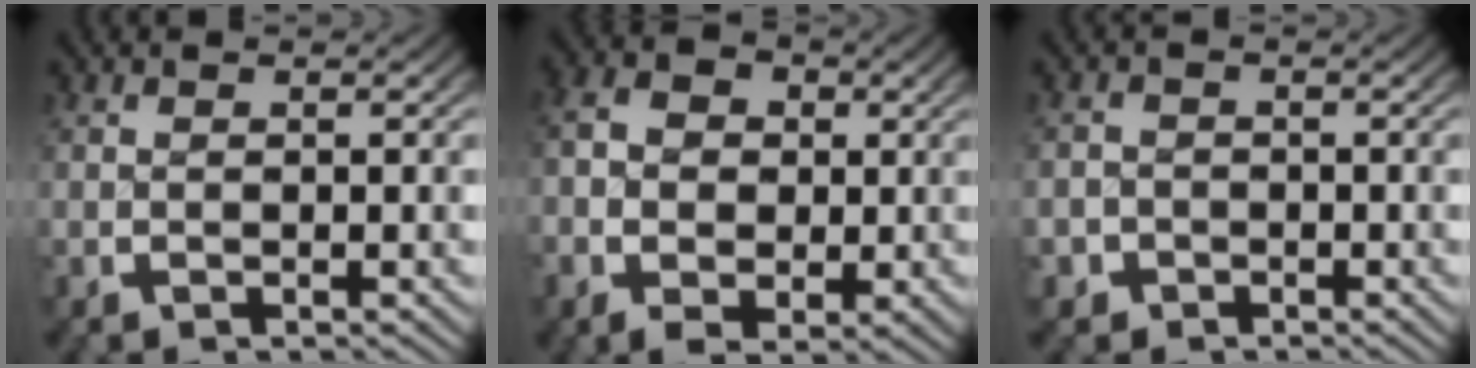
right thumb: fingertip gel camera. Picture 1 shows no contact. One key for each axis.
{"total": 6.2, "fx": 0.0, "fy": 4.7, "fz": 4.1, "tx": -0.071, "ty": -0.016, "tz": 0.002}
{"total": 2.4, "fx": -1.6, "fy": 1.7, "fz": -0.1, "tx": 0.005, "ty": -0.012, "tz": -0.027}